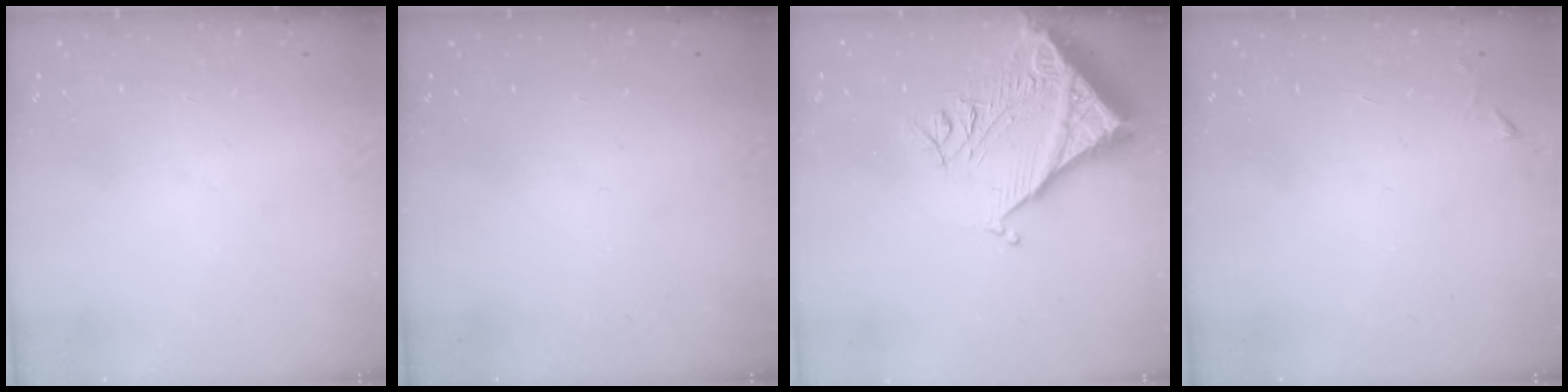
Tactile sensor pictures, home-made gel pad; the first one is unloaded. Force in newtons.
{"total": 0.0}
{"total": 9.6, "press": 9.5, "slide": 1.1}
{"total": 2.3, "press": 2.3, "slide": 0.4}